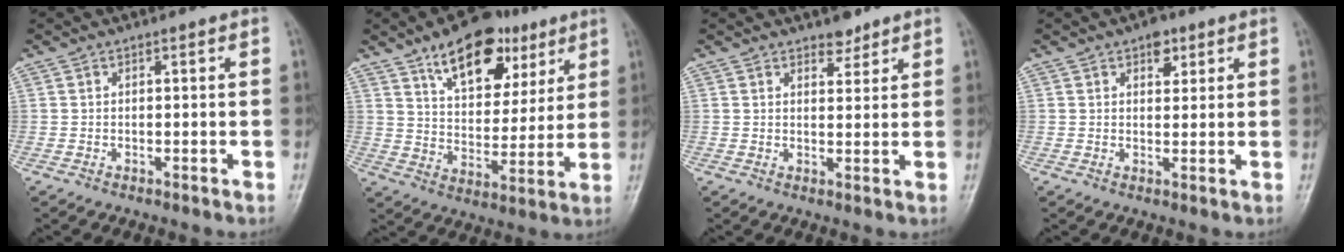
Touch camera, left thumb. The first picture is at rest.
{"total": 16.6, "force": [9.6, 9.2, 9.9], "torque": [-0.105, -0.035, 0.155]}
{"total": 3.1, "force": [2.4, 1.5, 1.2], "torque": [-0.001, -0.016, 0.036]}
{"total": 3.6, "force": [2.0, 2.1, 2.0], "torque": [-0.010, -0.007, 0.027]}